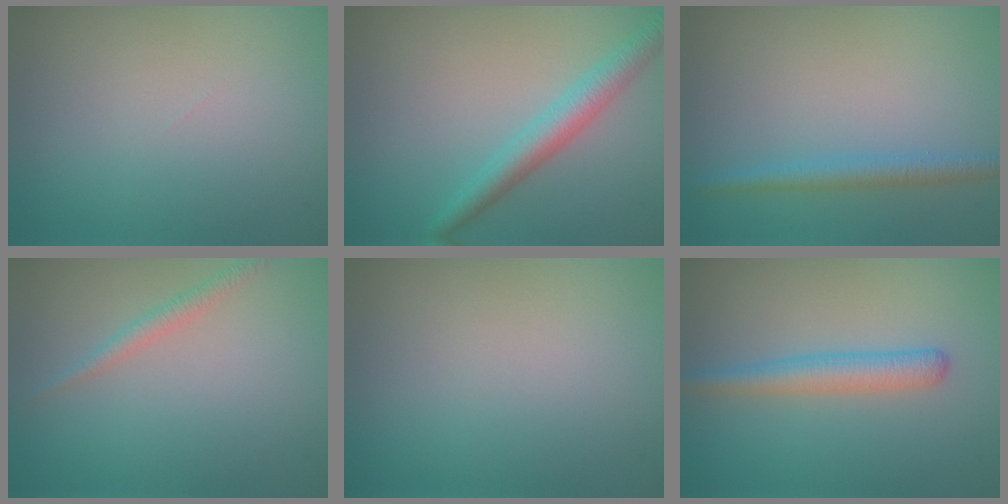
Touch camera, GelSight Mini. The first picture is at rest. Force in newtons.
{"total": 3.4, "press": 3.4, "slide": 0.1}
{"total": 2.0, "press": 2.0, "slide": 0.2}
{"total": 1.3, "press": 1.3, "slide": 0.1}
{"total": 0.0}
{"total": 2.8, "press": 2.8, "slide": 0.1}